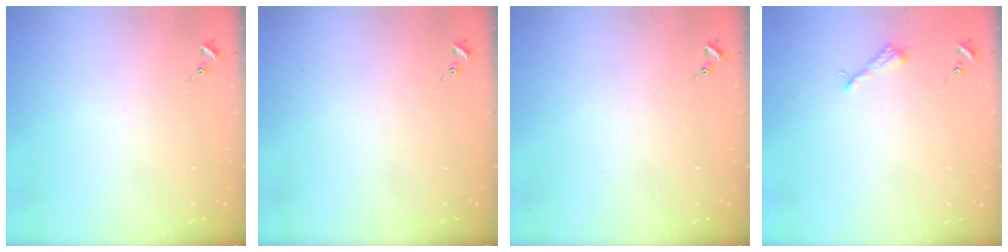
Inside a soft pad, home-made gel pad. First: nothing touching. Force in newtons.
{"total": 0.0}
{"total": 0.0}
{"total": 4.2, "press": 4.1, "slide": 0.6}